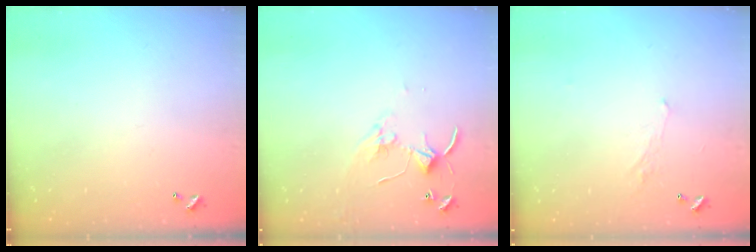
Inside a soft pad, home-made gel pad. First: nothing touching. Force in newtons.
{"total": 5.5, "press": 5.5, "slide": 0.3}
{"total": 1.7, "press": 1.6, "slide": 0.6}